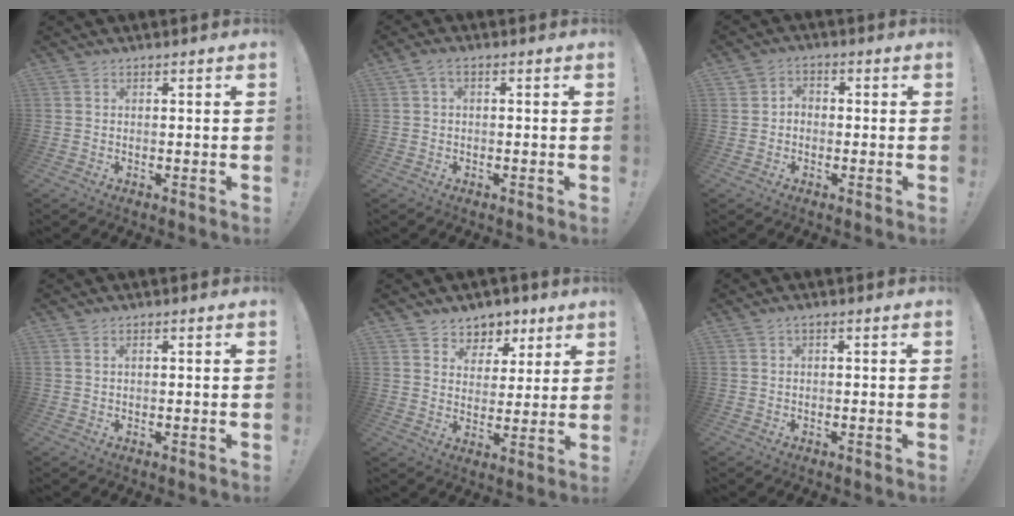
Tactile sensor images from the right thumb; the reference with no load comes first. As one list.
[{"total": 2.2, "force": [0.5, 1.2, 1.8], "torque": [-0.038, 0.004, 0.011]}, {"total": 3.3, "force": [-1.5, 2.7, 1.3], "torque": [-0.027, 0.016, -0.027]}, {"total": 0.5, "force": [0.1, 0.0, 0.5], "torque": [-0.019, 0.004, 0.002]}, {"total": 6.9, "force": [4.1, 5.5, 0.6], "torque": [-0.002, -0.032, 0.084]}, {"total": 0.8, "force": [0.1, 0.0, 0.8], "torque": [-0.018, 0.001, 0.002]}]